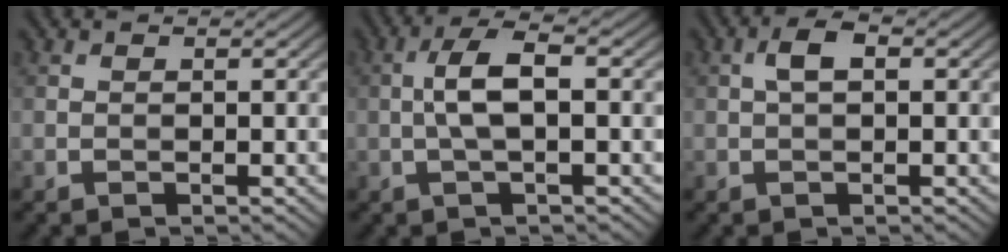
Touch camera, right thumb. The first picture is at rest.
{"total": 4.8, "force": [-0.1, 1.4, 4.6], "torque": [-0.096, 0.014, -0.010]}
{"total": 2.6, "force": [0.4, 1.2, 2.3], "torque": [-0.046, 0.009, 0.002]}